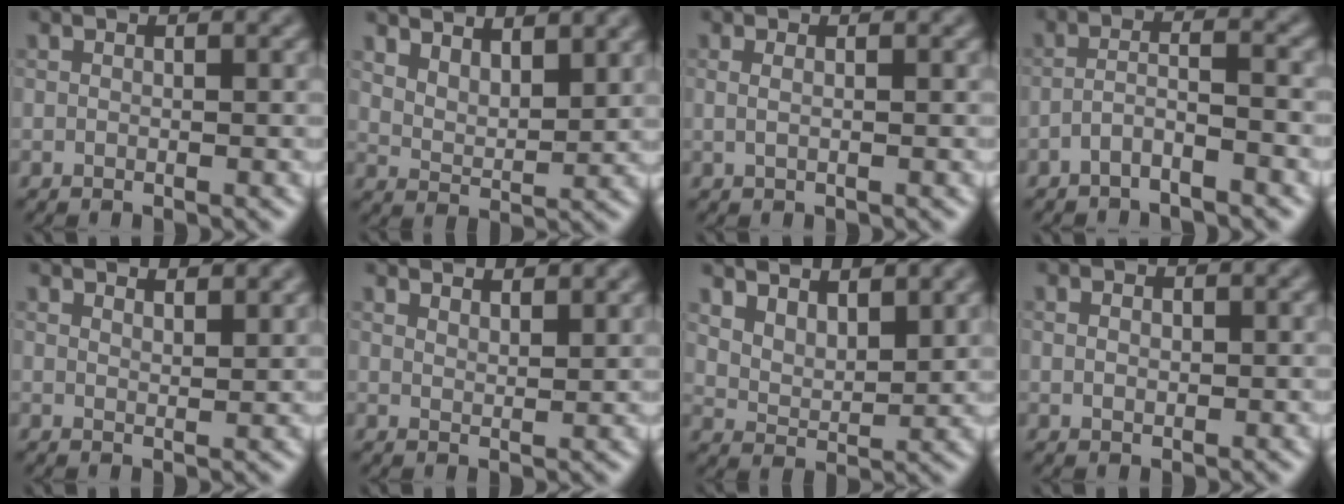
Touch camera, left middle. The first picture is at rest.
{"total": 6.2, "force": [4.9, 2.4, 2.8], "torque": [-0.051, 0.012, 0.069]}
{"total": 1.0, "force": [0.4, 0.5, 0.8], "torque": [-0.011, -0.006, 0.000]}
{"total": 2.7, "force": [-1.8, 0.4, 1.9], "torque": [-0.037, 0.010, -0.041]}
{"total": 2.9, "force": [2.6, 0.7, 1.1], "torque": [-0.011, 0.009, 0.032]}
{"total": 3.6, "force": [3.3, 0.9, 1.3], "torque": [-0.007, 0.007, 0.037]}
{"total": 6.8, "force": [5.3, 3.1, 3.1], "torque": [-0.068, 0.010, 0.088]}
{"total": 1.0, "force": [0.3, 0.7, 0.6], "torque": [-0.013, 0.001, 0.005]}